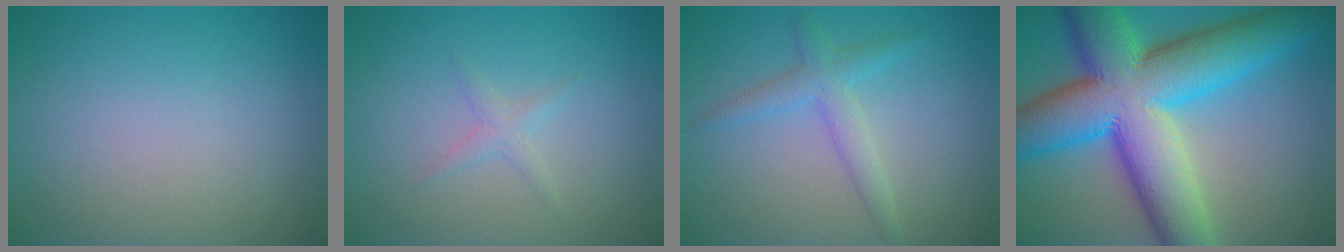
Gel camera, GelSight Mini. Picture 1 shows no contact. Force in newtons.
{"total": 1.1, "press": 1.1, "slide": 0.1}
{"total": 2.6, "press": 2.6, "slide": 0.1}
{"total": 15.9, "press": 15.9, "slide": 0.5}